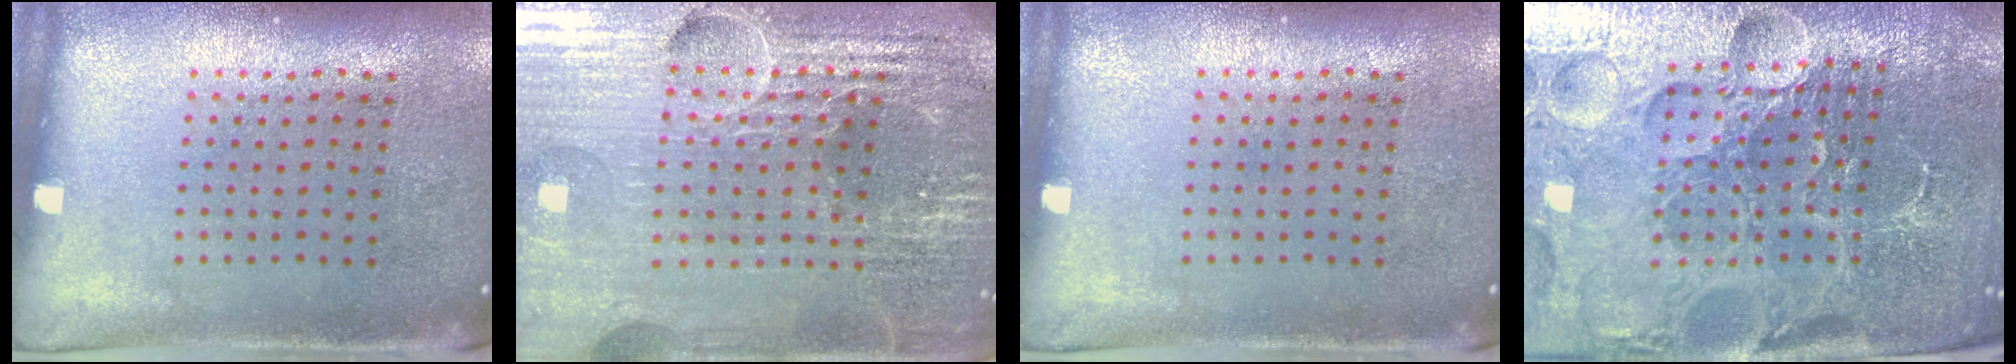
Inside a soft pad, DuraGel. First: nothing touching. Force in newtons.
{"total": 6.7, "press": 5.9, "slide": 3.1}
{"total": 0.0}
{"total": 6.8, "press": 6.0, "slide": 3.2}